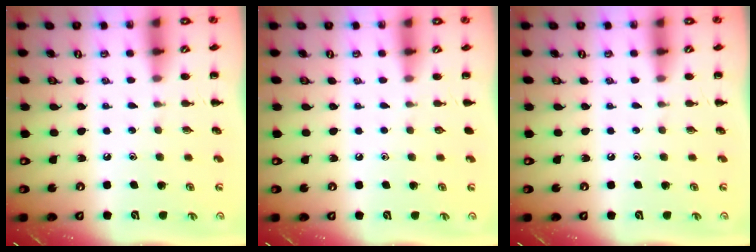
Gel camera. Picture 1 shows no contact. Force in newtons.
{"total": 0.0}
{"total": 0.0}